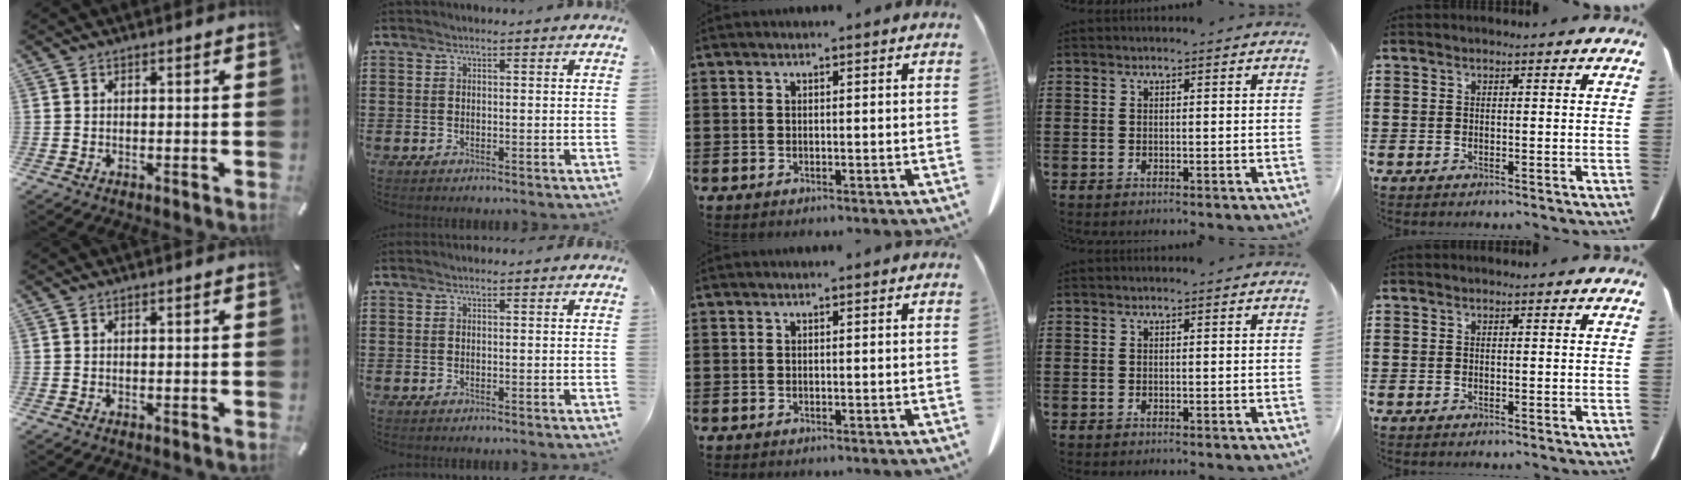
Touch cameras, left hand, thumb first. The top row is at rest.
{}